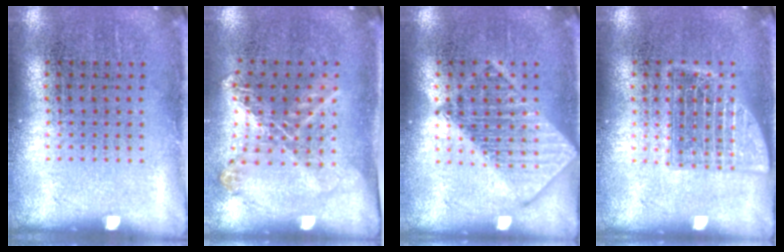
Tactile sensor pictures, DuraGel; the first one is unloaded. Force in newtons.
{"total": 1.1, "press": 1.1, "slide": 0.3}
{"total": 2.9, "press": 2.9, "slide": 0.5}
{"total": 2.4, "press": 2.3, "slide": 0.5}